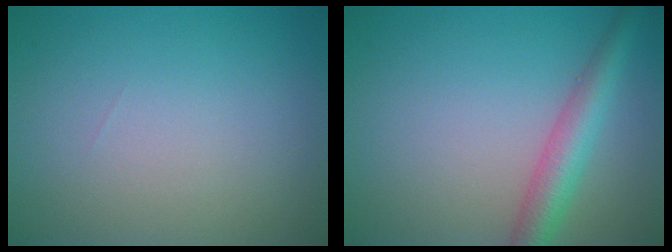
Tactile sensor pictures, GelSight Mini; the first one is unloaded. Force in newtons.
{"total": 3.9, "press": 3.9, "slide": 0.1}